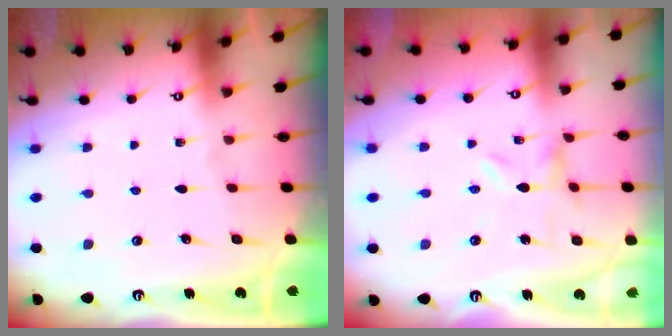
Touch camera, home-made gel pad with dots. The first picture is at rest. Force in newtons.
{"total": 0.0}